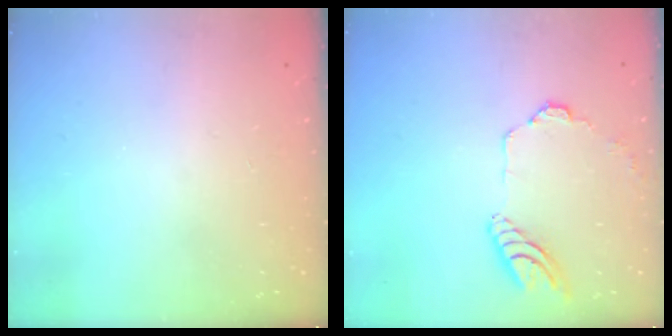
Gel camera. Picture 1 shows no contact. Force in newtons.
{"total": 11.5, "press": 11.4, "slide": 1.6}